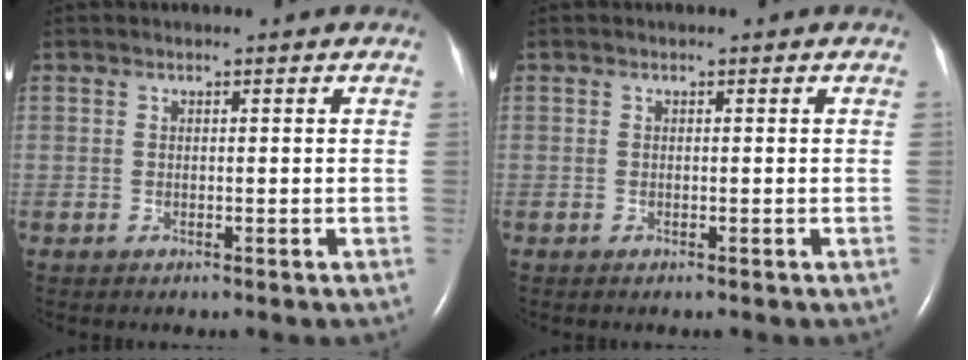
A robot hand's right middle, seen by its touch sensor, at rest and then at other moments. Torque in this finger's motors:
{"motor_torque": [-0.17, 0.07, 0.07, 0.01]}